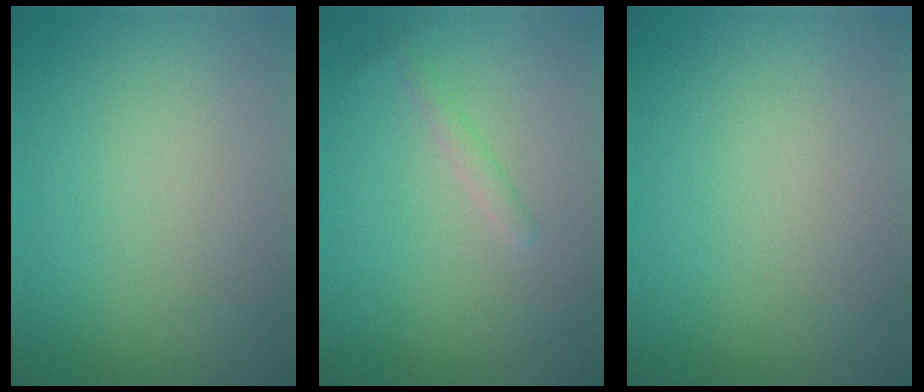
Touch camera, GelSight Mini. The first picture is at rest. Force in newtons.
{"total": 1.1, "press": 1.1, "slide": 0.1}
{"total": 0.0}